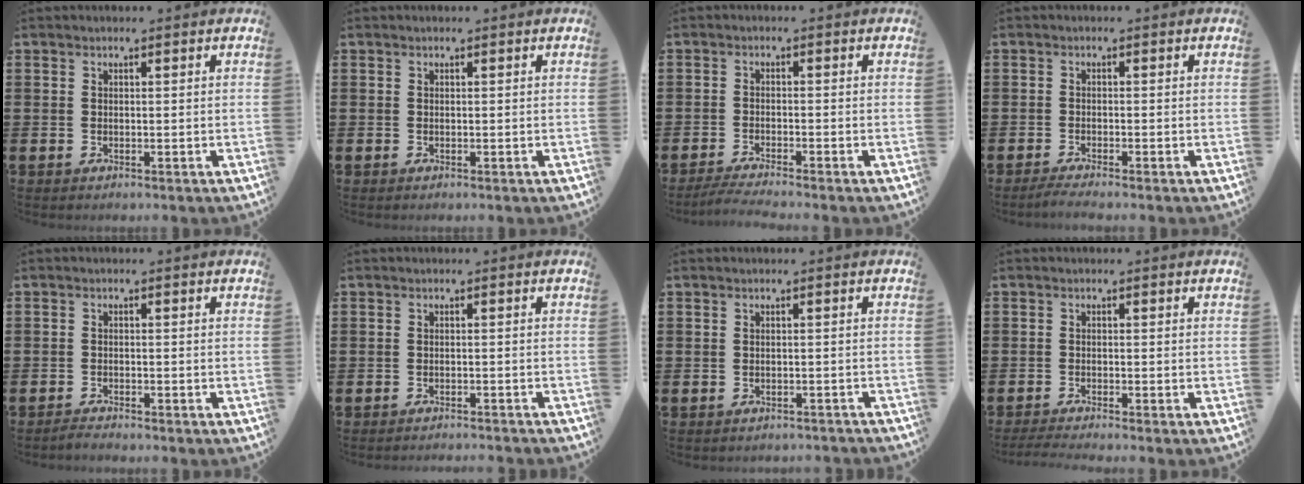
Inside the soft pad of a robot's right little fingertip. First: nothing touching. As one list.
[{"total": 0.0}, {"total": 1.9, "force": [-1.6, -0.1, 1.1], "torque": [-0.017, 0.003, -0.031]}, {"total": 1.2, "force": [-0.9, 0.0, 0.8], "torque": [-0.013, -0.002, -0.018]}, {"total": 1.1, "force": [-1.1, 0.0, 0.1], "torque": [-0.006, -0.001, -0.022]}, {"total": 0.9, "force": [-0.9, -0.2, 0.0], "torque": [-0.001, 0.000, -0.018]}, {"total": 0.7, "force": [-0.7, 0.0, 0.0], "torque": [-0.002, -0.001, -0.014]}, {"total": 1.4, "force": [-1.2, 0.0, 0.9], "torque": [-0.012, 0.001, -0.022]}]